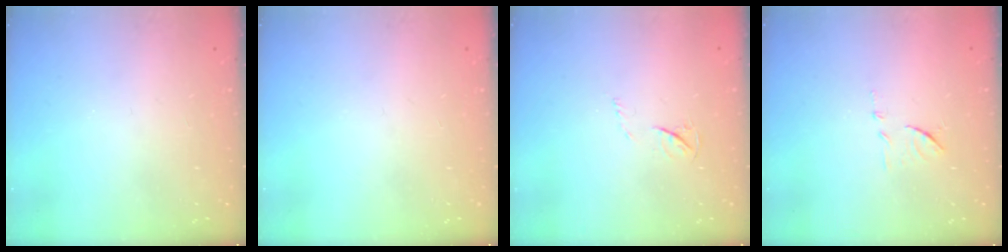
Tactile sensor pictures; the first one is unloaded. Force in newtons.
{"total": 0.0}
{"total": 3.3, "press": 3.2, "slide": 0.5}
{"total": 8.2, "press": 8.2, "slide": 0.2}